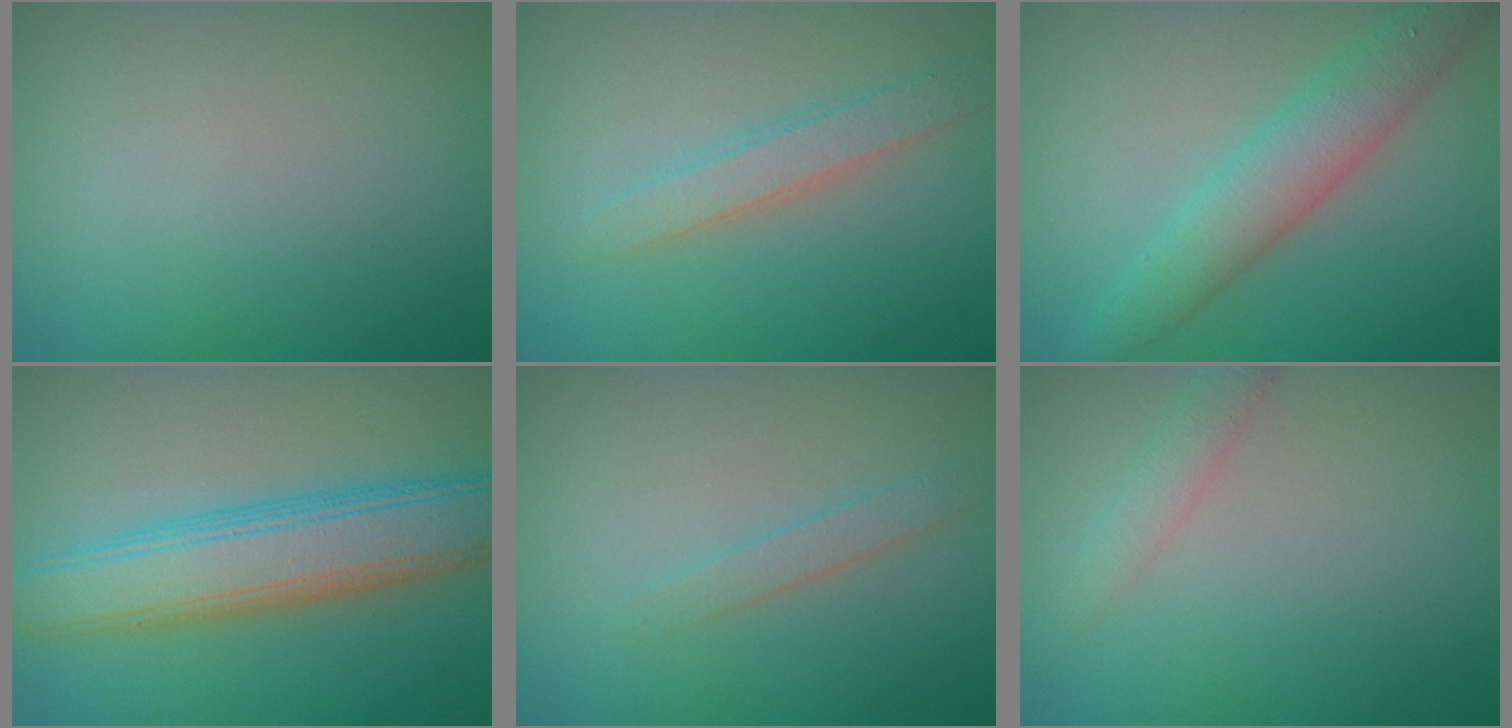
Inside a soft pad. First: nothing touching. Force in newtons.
{"total": 2.3, "press": 2.3, "slide": 0.1}
{"total": 4.7, "press": 4.7, "slide": 0.1}
{"total": 7.1, "press": 7.1, "slide": 0.4}
{"total": 1.2, "press": 1.2, "slide": 0.1}
{"total": 1.7, "press": 1.7, "slide": 0.0}